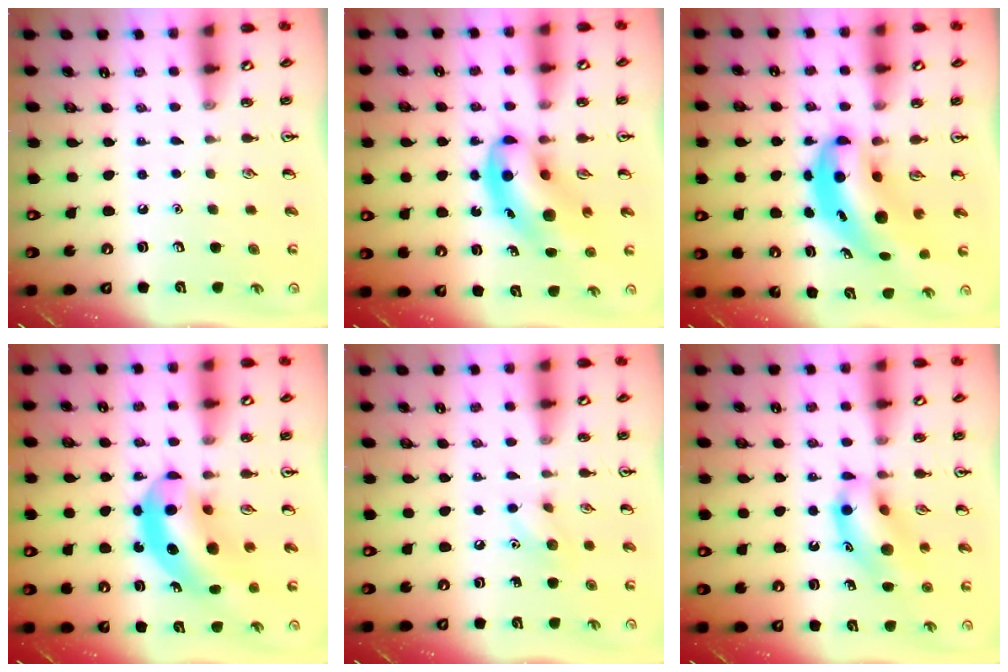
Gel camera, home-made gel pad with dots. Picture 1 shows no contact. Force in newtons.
{"total": 11.7, "press": 11.2, "slide": 3.2}
{"total": 7.5, "press": 7.2, "slide": 2.3}
{"total": 11.7, "press": 11.0, "slide": 4.0}
{"total": 5.8, "press": 5.7, "slide": 1.1}
{"total": 13.6, "press": 13.3, "slide": 2.4}